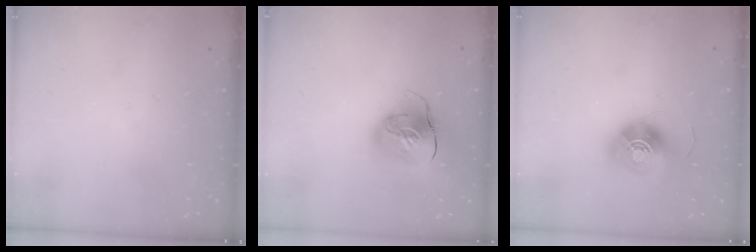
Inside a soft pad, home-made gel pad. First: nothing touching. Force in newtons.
{"total": 13.3, "press": 13.2, "slide": 2.2}
{"total": 14.4, "press": 14.4, "slide": 0.5}